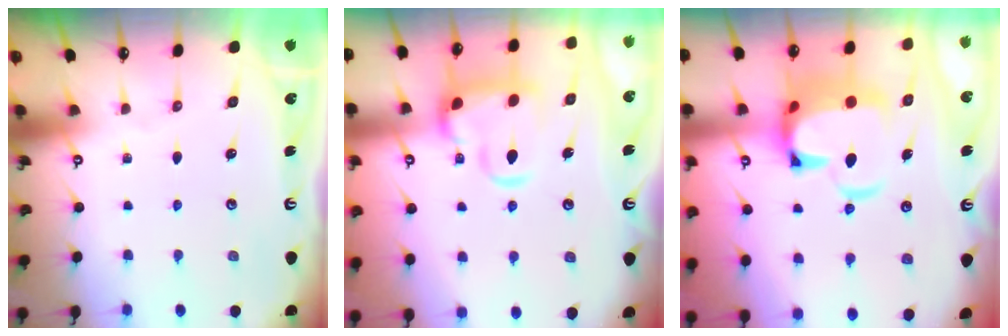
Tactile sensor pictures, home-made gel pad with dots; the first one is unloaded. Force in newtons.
{"total": 7.4, "press": 7.2, "slide": 1.7}
{"total": 8.7, "press": 8.5, "slide": 1.8}